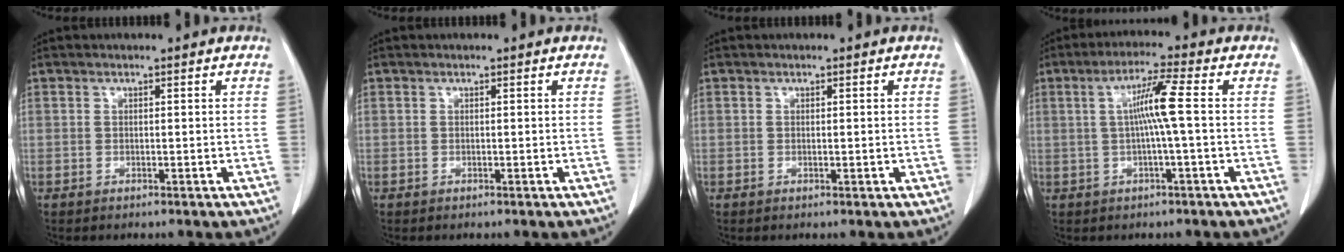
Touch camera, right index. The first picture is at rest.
{"total": 0.0}
{"total": 0.7, "force": [-0.1, 0.2, 0.7], "torque": [-0.011, -0.002, 0.002]}
{"total": 6.0, "force": [0.3, -0.8, 6.0], "torque": [-0.111, 0.009, 0.007]}